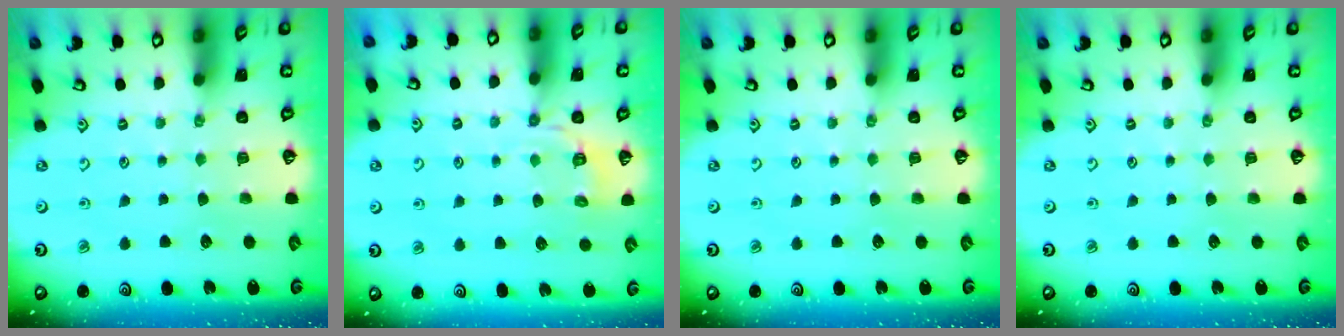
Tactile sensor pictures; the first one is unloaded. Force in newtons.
{"total": 5.1, "press": 4.8, "slide": 1.9}
{"total": 0.0}
{"total": 0.0}